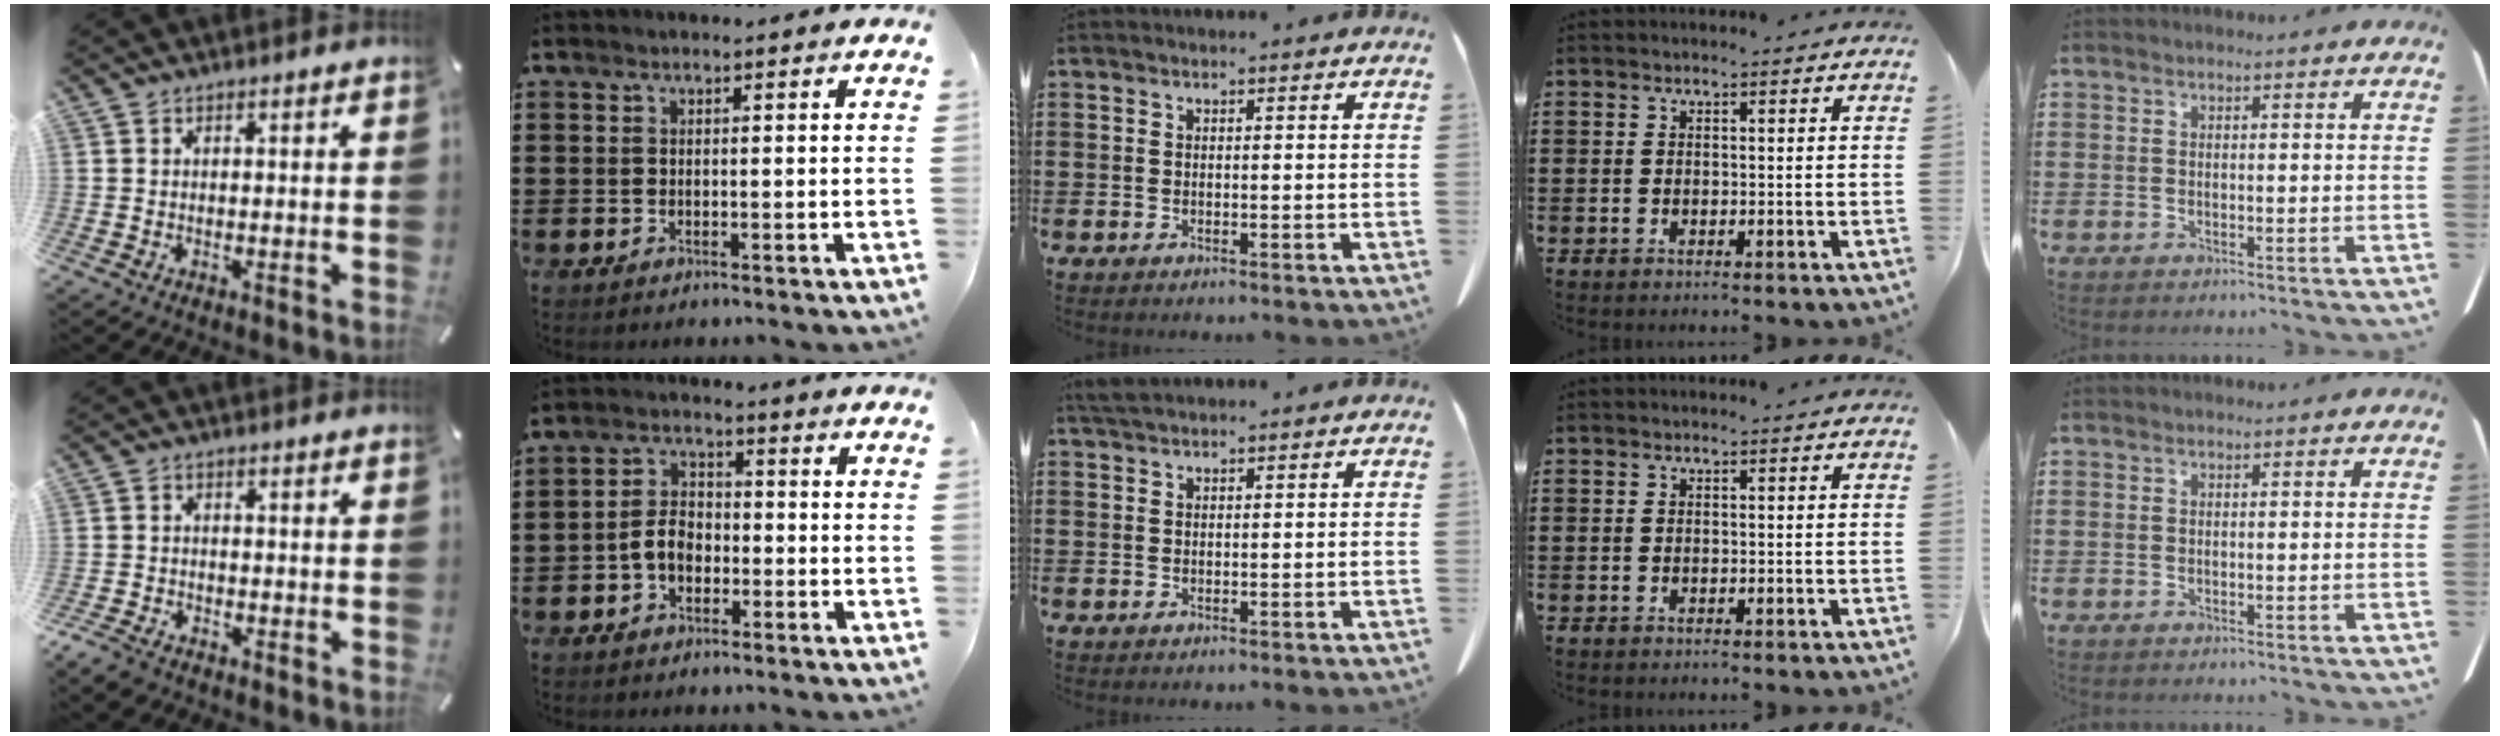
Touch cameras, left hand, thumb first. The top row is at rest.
{"thumb": {"total": 2.9, "force": [-2.3, 1.4, 1.0], "torque": [-0.028, 0.009, -0.047]}, "index": {"total": 4.8, "force": [-1.7, 3.3, 3.1], "torque": [-0.072, 0.008, -0.037]}, "middle": {"total": 1.6, "force": [1.4, 0.2, 0.8], "torque": [-0.019, 0.001, 0.026]}}